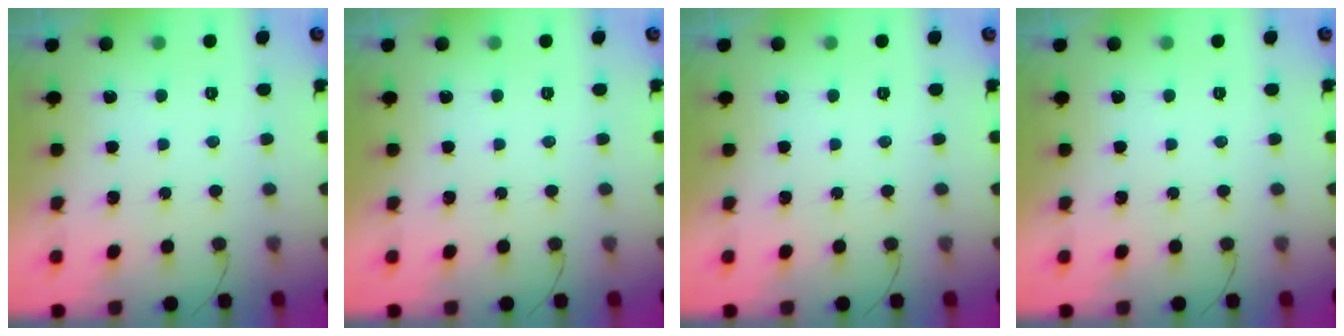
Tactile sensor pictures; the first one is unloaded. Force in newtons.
{"total": 0.0}
{"total": 0.0}
{"total": 0.0}